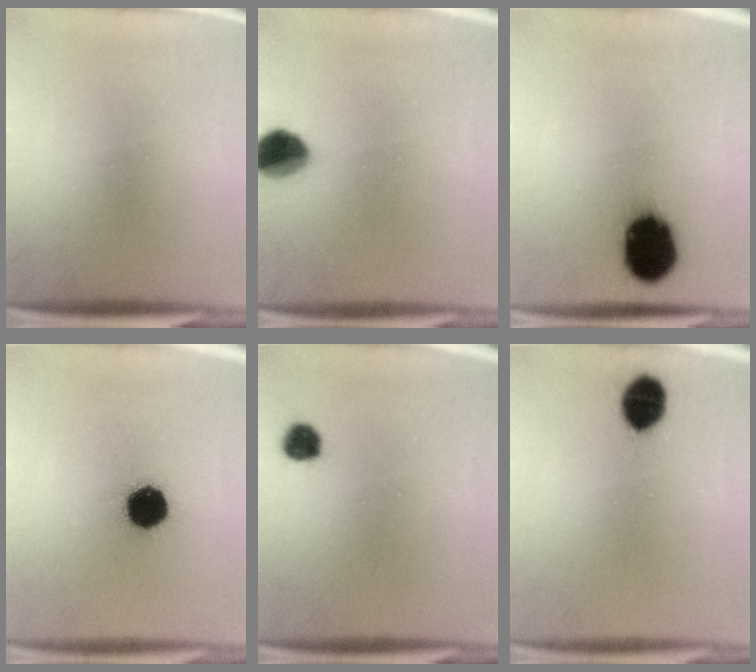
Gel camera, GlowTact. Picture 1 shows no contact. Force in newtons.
{"total": 8.4}
{"total": 15.3}
{"total": 11.5}
{"total": 3.2}
{"total": 7.4}